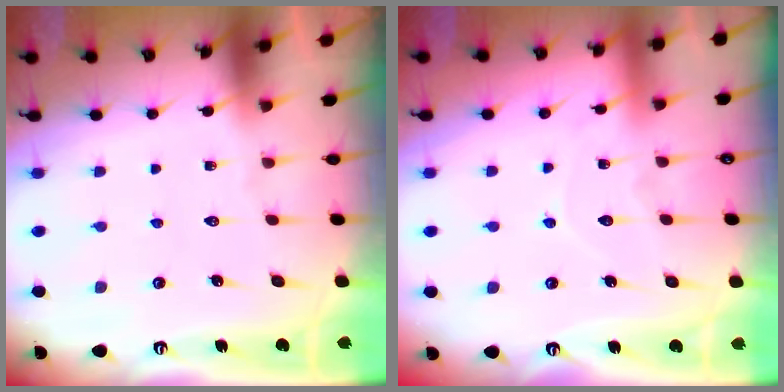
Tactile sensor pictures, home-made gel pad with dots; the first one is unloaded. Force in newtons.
{"total": 6.8, "press": 6.8, "slide": 0.7}